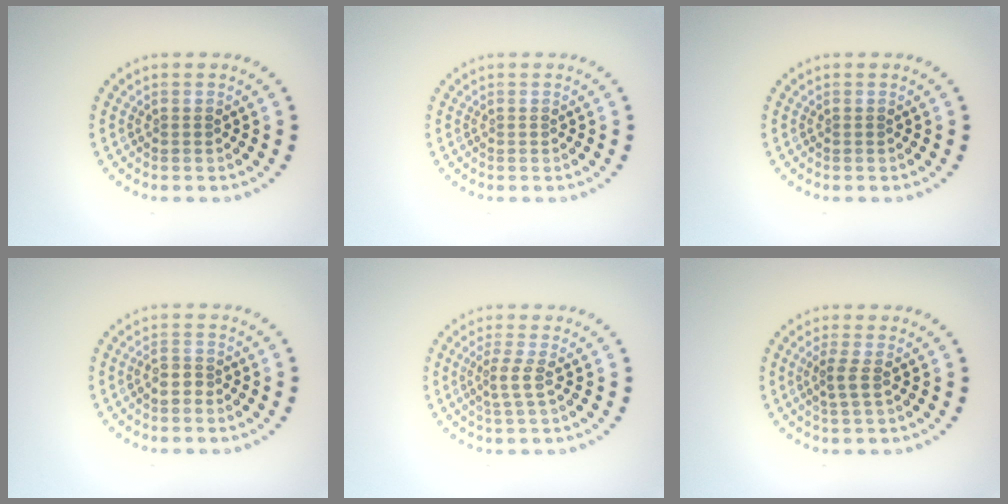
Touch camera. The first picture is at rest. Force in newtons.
{"total": 0.0}
{"total": 0.0}
{"total": 1.5, "press": 1.2, "slide": 0.9}
{"total": 1.7, "press": 1.1, "slide": 1.3}
{"total": 1.6, "press": 1.2, "slide": 1.0}